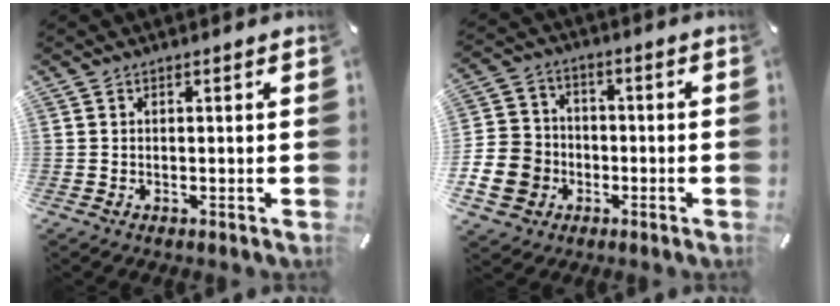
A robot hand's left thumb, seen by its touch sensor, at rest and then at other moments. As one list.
[{"total": 11.4, "force": [-3.6, 10.0, 3.8], "torque": [-0.096, 0.026, -0.066]}]